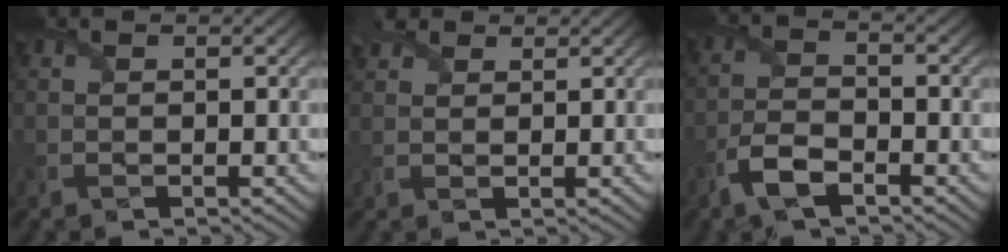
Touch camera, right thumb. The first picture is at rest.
{"total": 2.7, "force": [2.0, 1.5, 0.9], "torque": [-0.026, 0.011, 0.040]}
{"total": 5.2, "force": [-3.2, 2.1, 3.5], "torque": [-0.081, -0.003, -0.073]}